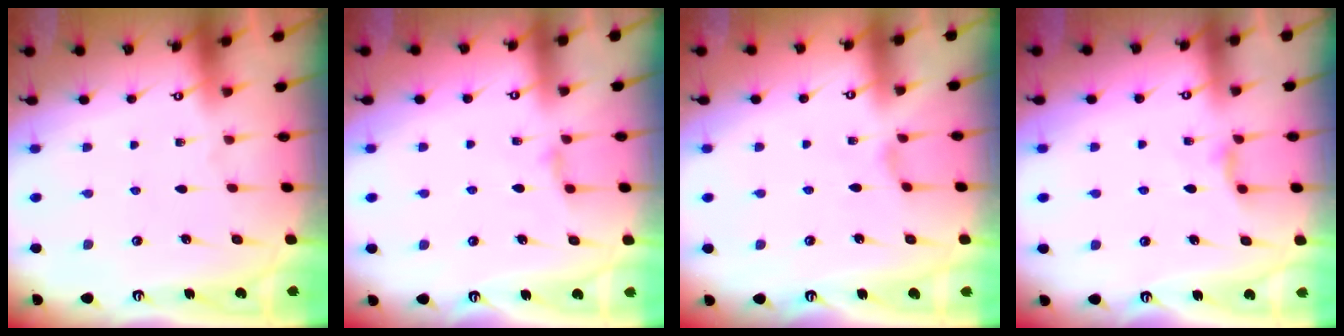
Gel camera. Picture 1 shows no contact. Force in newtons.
{"total": 2.4, "press": 2.4, "slide": 0.5}
{"total": 0.0}
{"total": 5.7, "press": 5.7, "slide": 0.6}